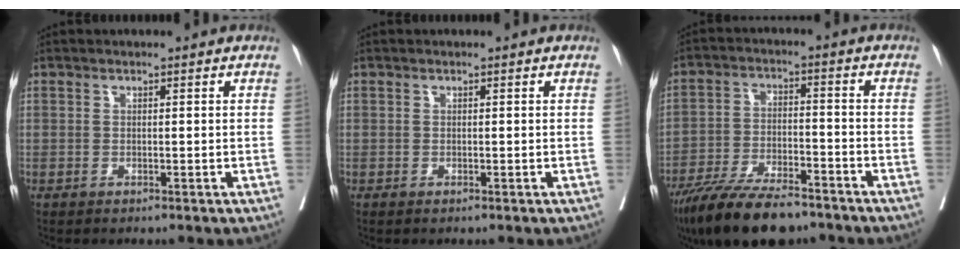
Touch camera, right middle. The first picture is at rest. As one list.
[{"total": 0.0}, {"total": 14.0, "force": [-11.3, 3.6, 7.5], "torque": [-0.135, -0.019, -0.193]}]